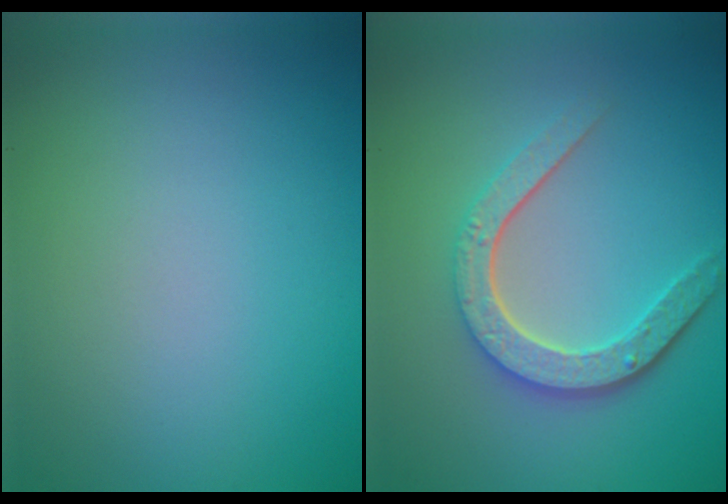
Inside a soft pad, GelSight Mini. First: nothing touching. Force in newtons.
{"total": 4.7, "press": 3.5, "slide": 3.1}